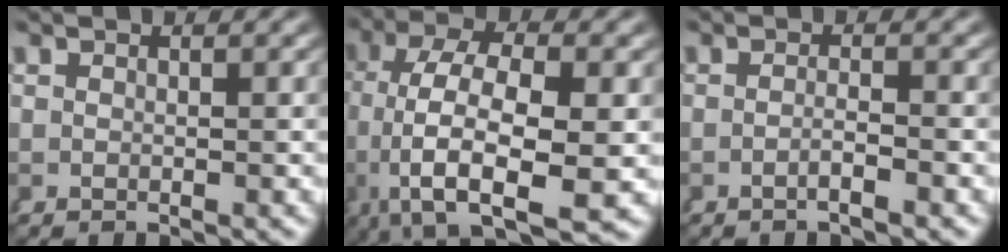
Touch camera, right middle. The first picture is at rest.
{"total": 10.1, "force": [-4.3, 4.9, 7.7], "torque": [-0.190, -0.062, -0.038]}
{"total": 1.7, "force": [-1.3, -0.3, 1.0], "torque": [-0.020, -0.004, -0.025]}